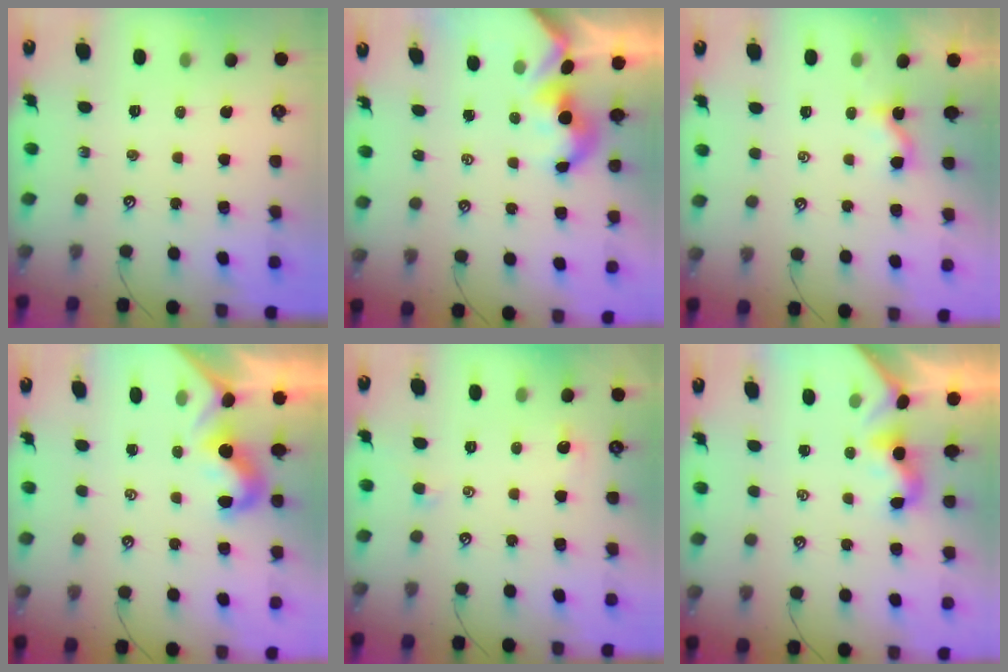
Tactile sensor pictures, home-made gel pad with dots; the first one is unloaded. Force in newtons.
{"total": 2.0, "press": 2.0, "slide": 0.1}
{"total": 1.5, "press": 1.5, "slide": 0.2}
{"total": 2.0, "press": 1.9, "slide": 0.6}
{"total": 0.5, "press": 0.1, "slide": 0.5}
{"total": 1.8, "press": 1.8, "slide": 0.5}